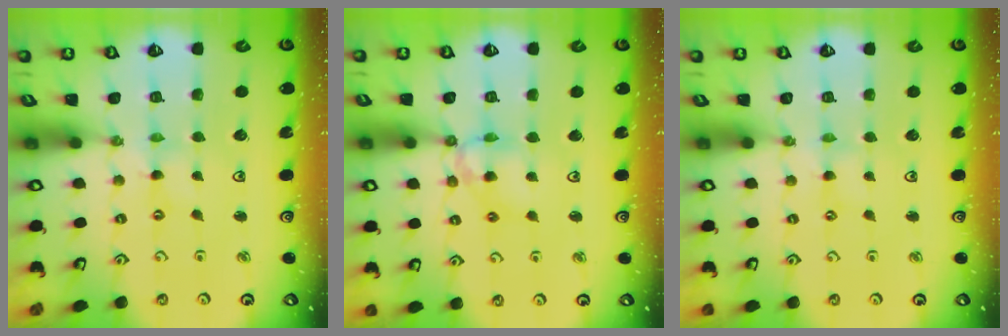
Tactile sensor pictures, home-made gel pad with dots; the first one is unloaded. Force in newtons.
{"total": 9.5, "press": 9.5, "slide": 0.7}
{"total": 0.8, "press": 0.8, "slide": 0.2}